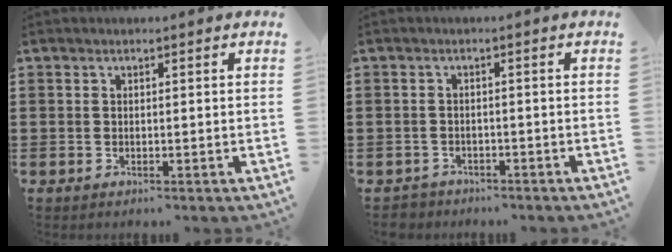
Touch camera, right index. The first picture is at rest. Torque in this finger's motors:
{"motor_torque": [-0.07, 0.15, -0.11, -0.04]}